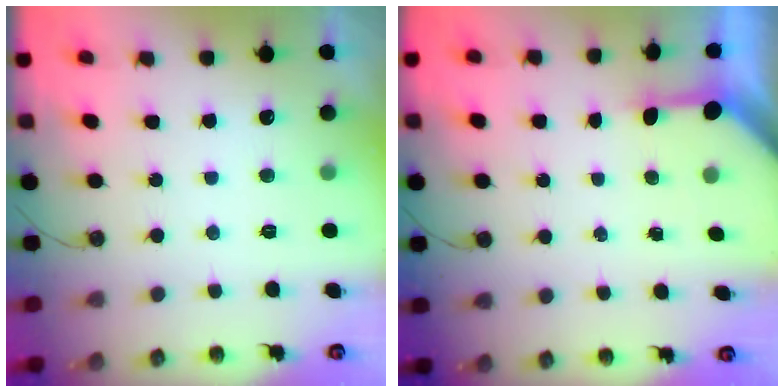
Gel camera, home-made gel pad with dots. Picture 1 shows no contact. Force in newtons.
{"total": 3.2, "press": 3.2, "slide": 0.3}